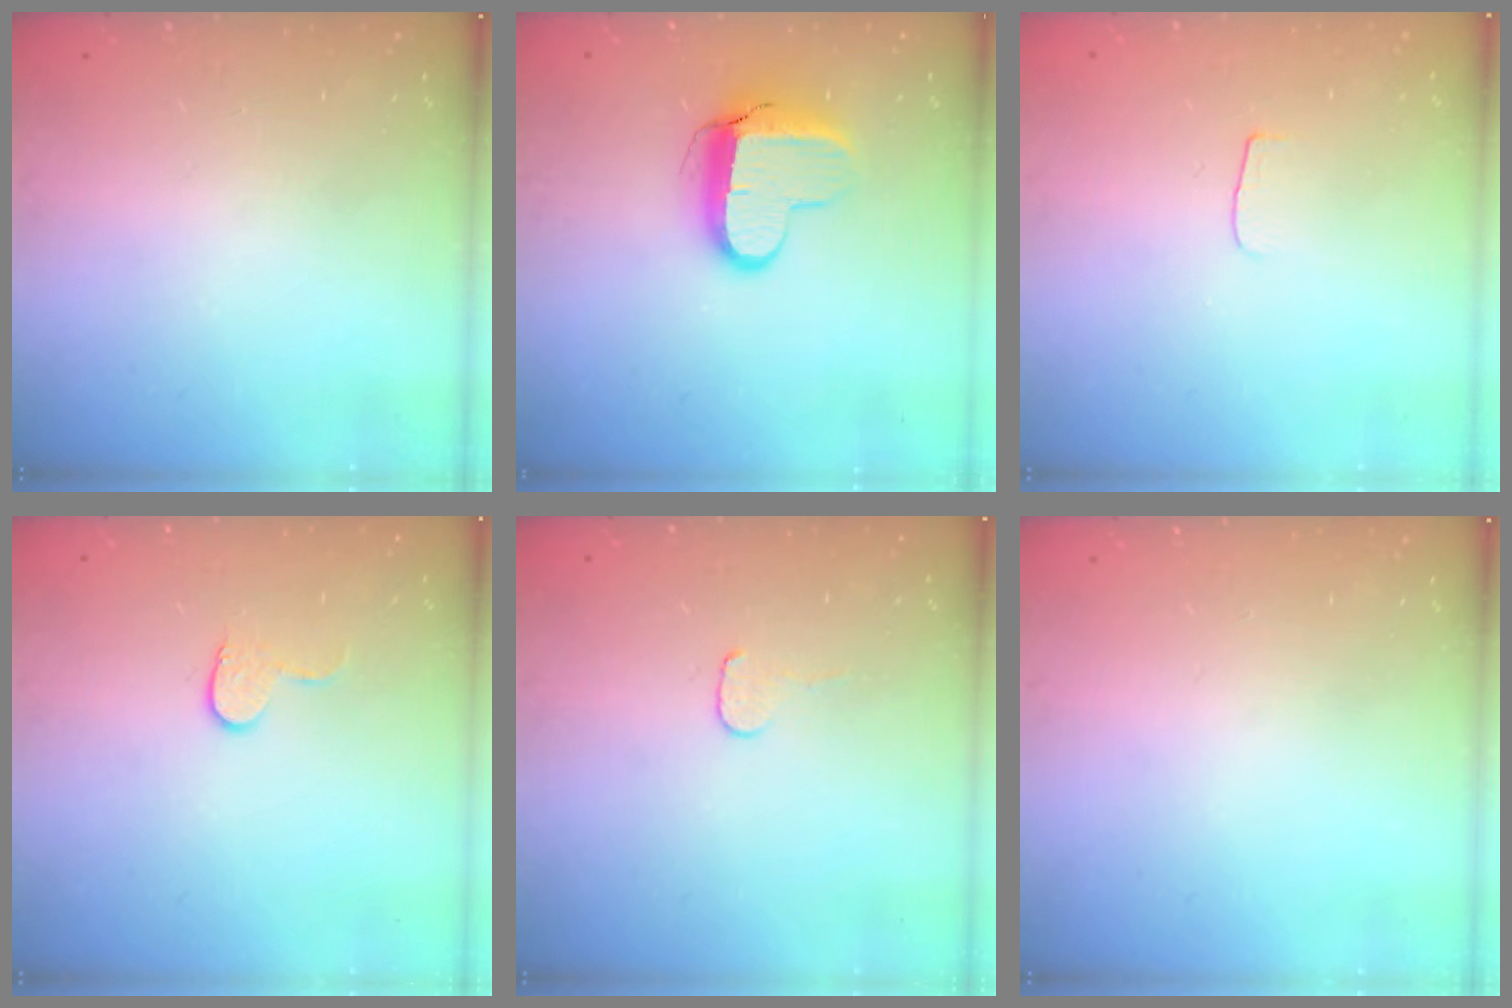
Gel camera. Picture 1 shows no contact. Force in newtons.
{"total": 9.9, "press": 9.8, "slide": 0.9}
{"total": 3.0, "press": 3.0, "slide": 0.3}
{"total": 4.4, "press": 4.4, "slide": 0.4}
{"total": 3.7, "press": 3.6, "slide": 0.3}
{"total": 0.0}